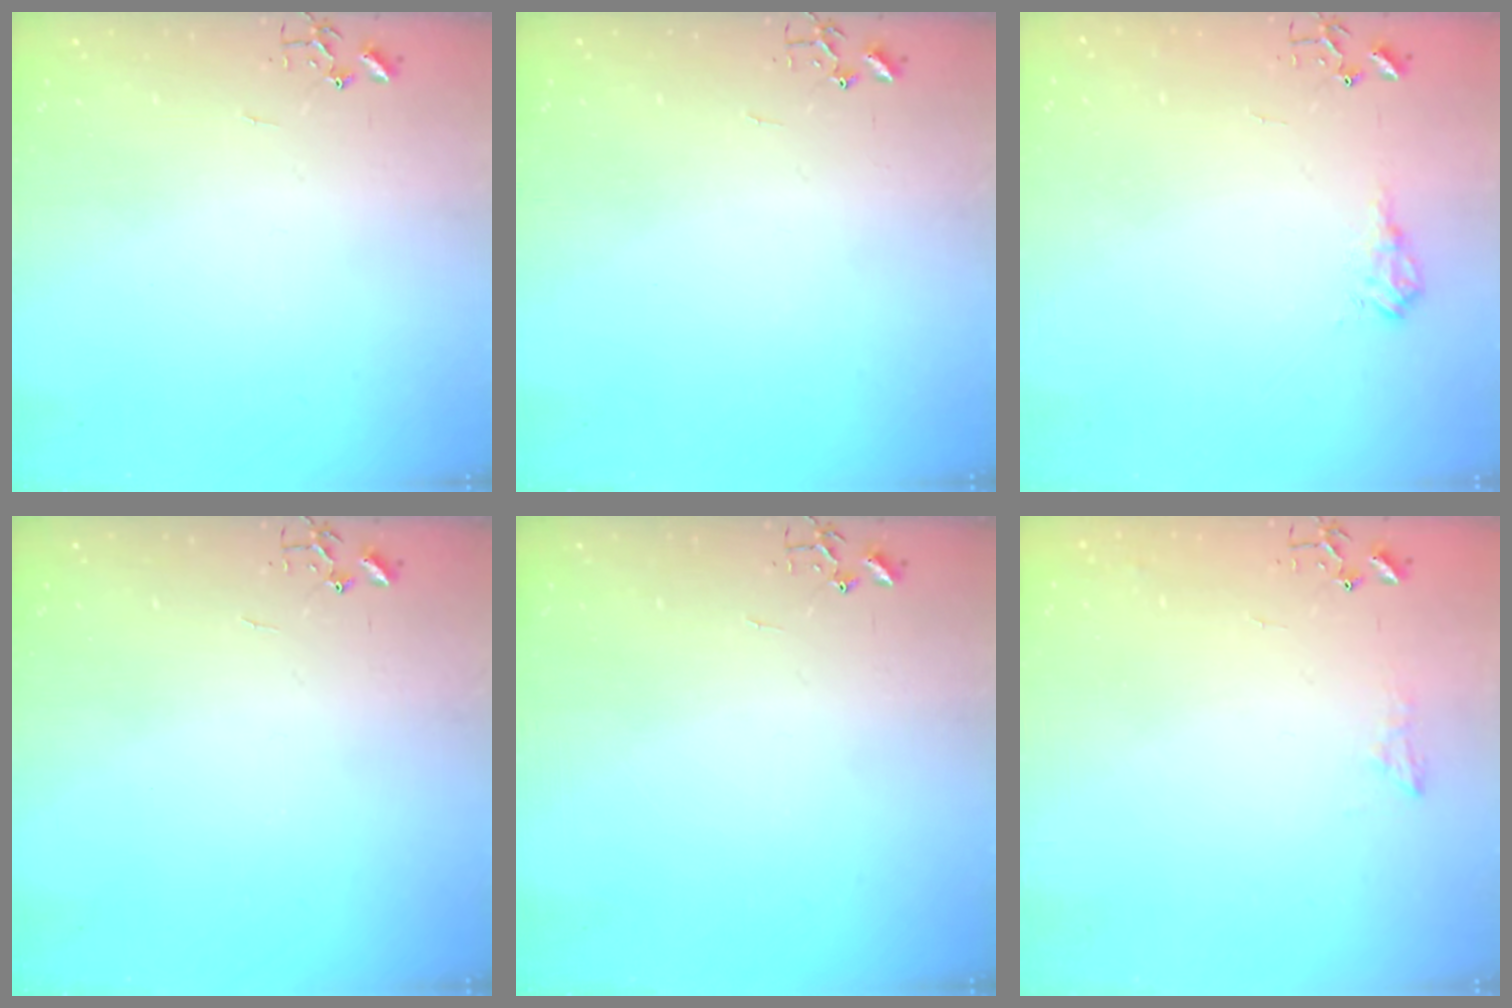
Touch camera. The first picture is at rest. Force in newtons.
{"total": 0.0}
{"total": 8.5, "press": 8.5, "slide": 0.8}
{"total": 0.0}
{"total": 0.0}
{"total": 6.4, "press": 6.4, "slide": 0.6}